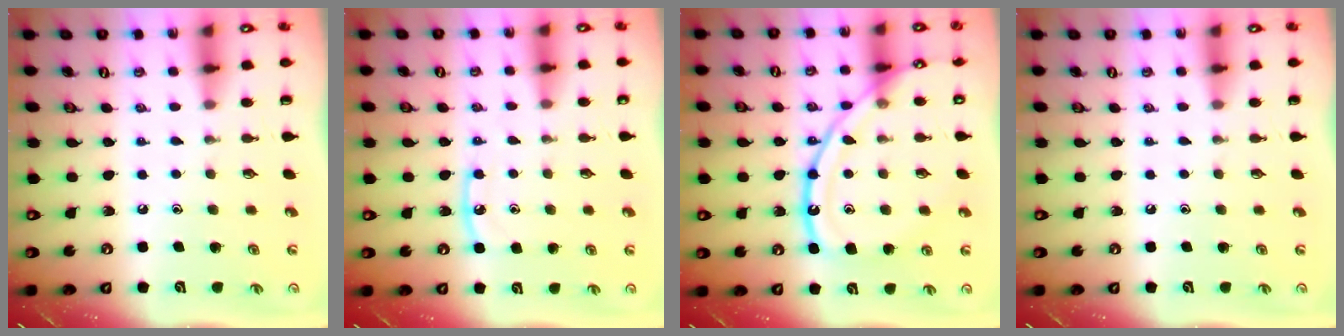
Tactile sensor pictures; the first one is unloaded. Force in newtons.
{"total": 7.2, "press": 7.2, "slide": 0.7}
{"total": 17.4, "press": 17.4, "slide": 1.5}
{"total": 0.0}